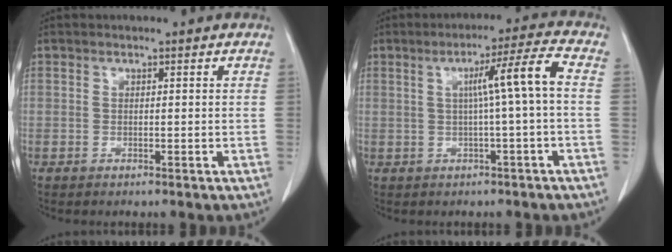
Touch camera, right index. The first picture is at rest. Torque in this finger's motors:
{"motor_torque": [0.74, -0.03, 0.40, 0.11]}